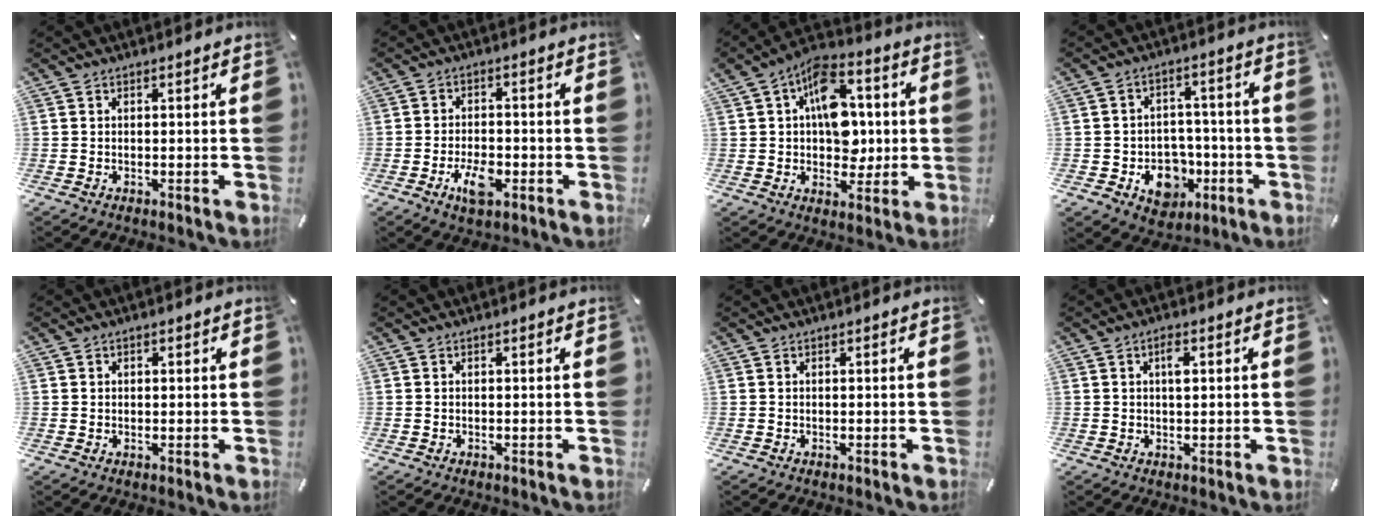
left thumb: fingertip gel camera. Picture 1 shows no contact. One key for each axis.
{"total": 6.9, "fx": -2.9, "fy": 3.6, "fz": 5.1, "tx": -0.096, "ty": 0.006, "tz": -0.055}
{"total": 14.1, "fx": 1.9, "fy": 10.0, "fz": 9.8, "tx": -0.138, "ty": 0.004, "tz": 0.034}
{"total": 9.4, "fx": -3.0, "fy": 8.3, "fz": 3.4, "tx": -0.035, "ty": 0.024, "tz": -0.040}
{"total": 1.0, "fx": 0.2, "fy": 0.9, "fz": 0.2, "tx": -0.004, "ty": 0.006, "tz": 0.003}
{"total": 0.0}
{"total": 0.0}
{"total": 2.8, "fx": 0.8, "fy": 1.1, "fz": 2.4, "tx": -0.043, "ty": 0.004, "tz": 0.010}